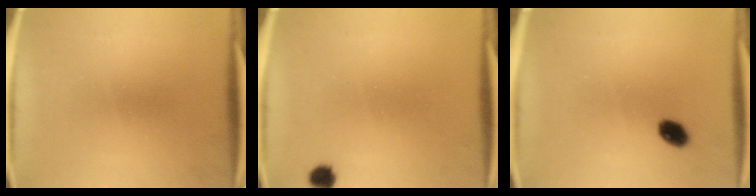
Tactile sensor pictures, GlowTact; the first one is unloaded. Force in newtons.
{"total": 2.3}
{"total": 3.5}